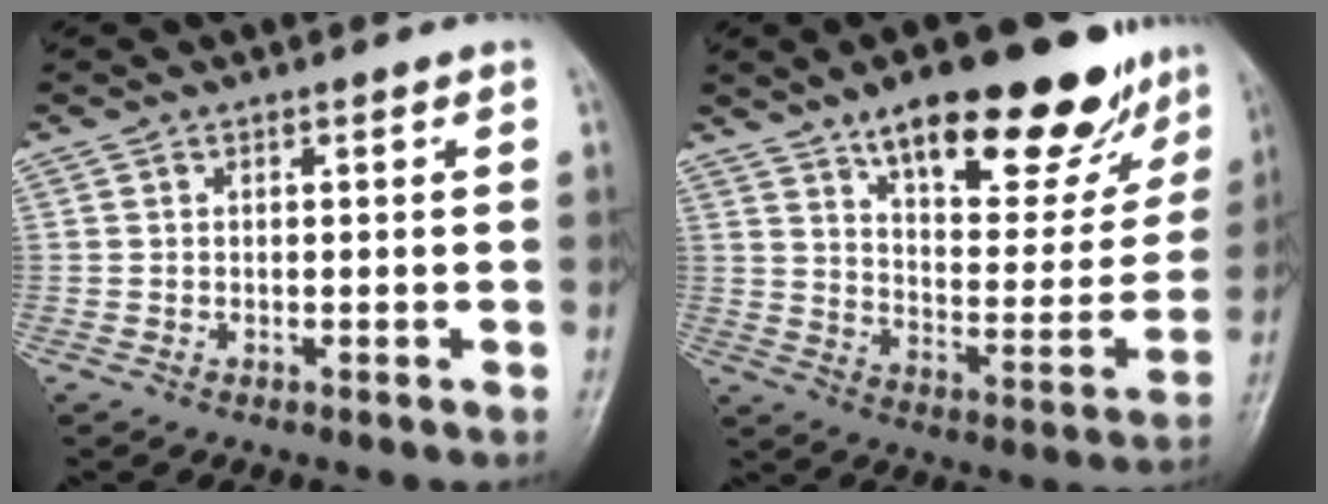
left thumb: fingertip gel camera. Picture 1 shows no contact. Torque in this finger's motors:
{"motor_torque": [1.32, 1.26, 1.45, -1.32, 0.12]}